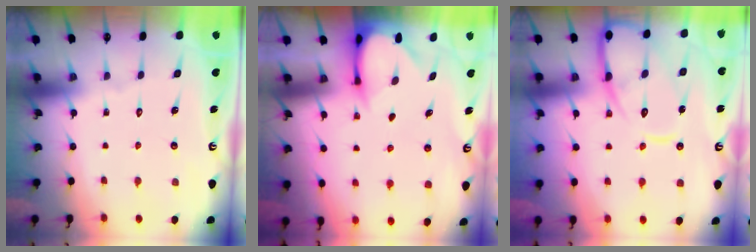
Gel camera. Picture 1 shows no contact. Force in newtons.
{"total": 3.3, "press": 3.3, "slide": 0.3}
{"total": 13.0, "press": 13.0, "slide": 1.3}